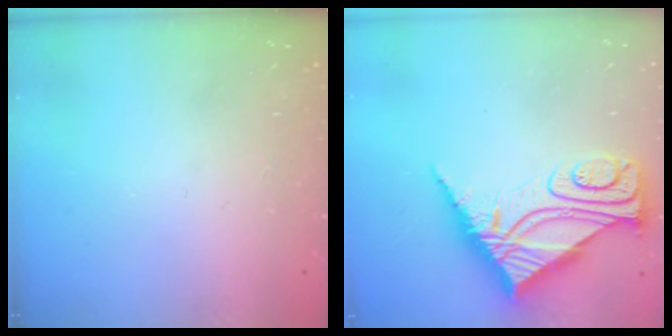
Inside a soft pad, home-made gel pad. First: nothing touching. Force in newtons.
{"total": 13.6, "press": 13.5, "slide": 1.4}